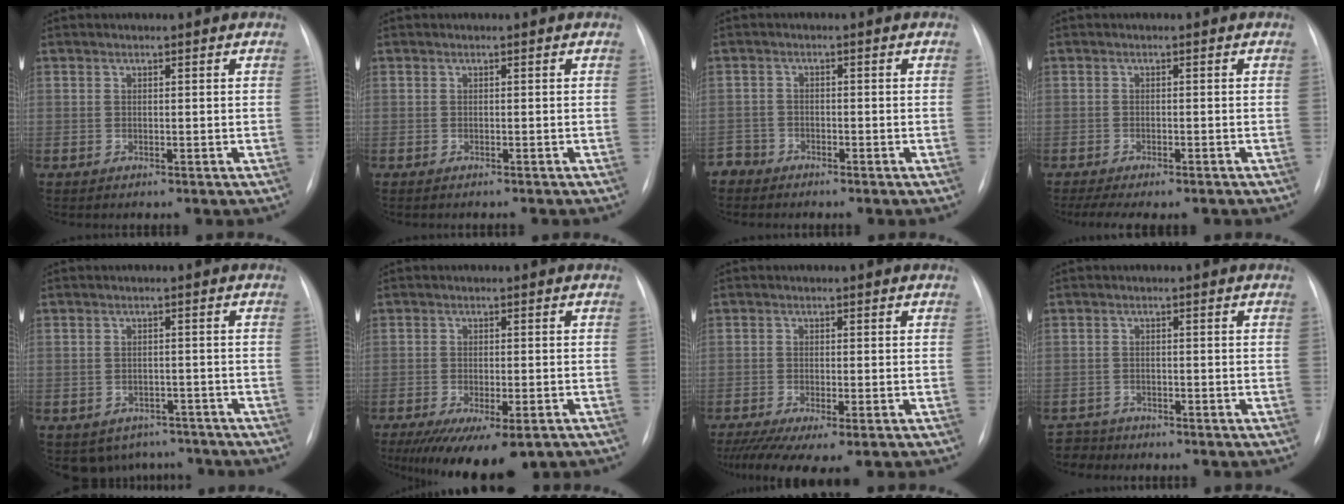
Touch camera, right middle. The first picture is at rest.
{"total": 2.0, "force": [-1.9, 0.2, 0.7], "torque": [-0.013, -0.005, -0.020]}
{"total": 2.5, "force": [-2.1, 1.1, -0.8], "torque": [0.013, 0.002, -0.042]}
{"total": 7.9, "force": [-6.4, 2.1, 4.0], "torque": [-0.059, -0.004, -0.089]}
{"total": 6.5, "force": [-5.3, 3.7, 0.3], "torque": [0.007, 0.017, -0.063]}
{"total": 12.3, "force": [-8.2, 4.0, 8.2], "torque": [-0.129, -0.022, -0.117]}
{"total": 8.7, "force": [-6.0, 1.9, 6.0], "torque": [-0.104, -0.022, -0.096]}
{"total": 3.1, "force": [-2.8, 0.8, -1.1], "torque": [0.014, -0.008, -0.050]}